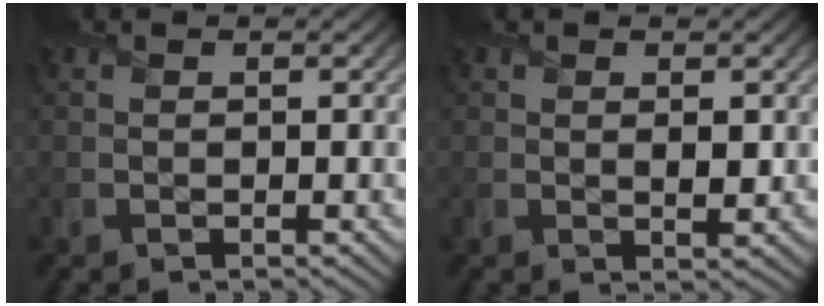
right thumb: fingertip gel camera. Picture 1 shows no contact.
{"total": 1.1, "force": [0.2, 0.4, 1.0], "torque": [-0.021, -0.005, 0.004]}